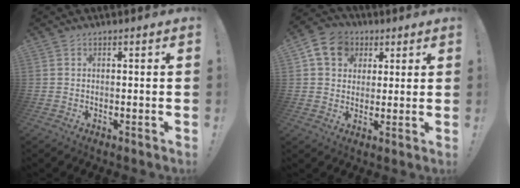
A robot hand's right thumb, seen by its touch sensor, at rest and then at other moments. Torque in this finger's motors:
{"motor_torque": [-0.11, 0.53, 0.04, 0.03, 0.10]}